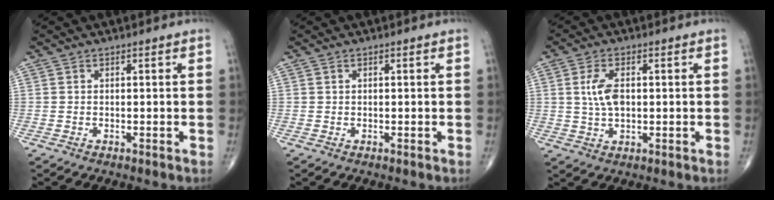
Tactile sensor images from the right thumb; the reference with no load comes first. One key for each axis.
{"total": 0.0}
{"total": 5.4, "fx": 0.7, "fy": 2.8, "fz": 4.6, "tx": -0.094, "ty": 0.000, "tz": 0.013}